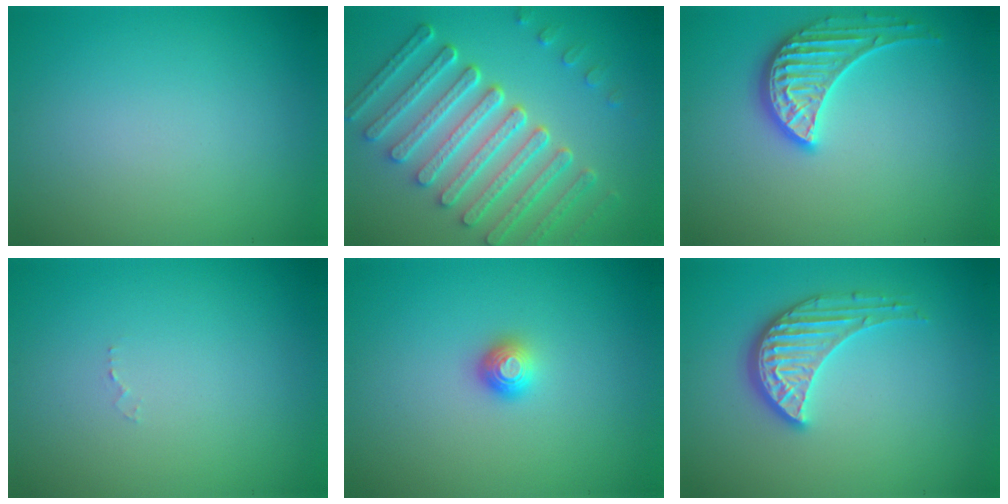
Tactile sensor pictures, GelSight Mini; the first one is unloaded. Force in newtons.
{"total": 7.9, "press": 6.0, "slide": 5.2}
{"total": 3.3, "press": 3.2, "slide": 0.6}
{"total": 0.5, "press": 0.5, "slide": 0.1}
{"total": 1.3, "press": 1.2, "slide": 0.7}
{"total": 3.8, "press": 3.2, "slide": 2.1}